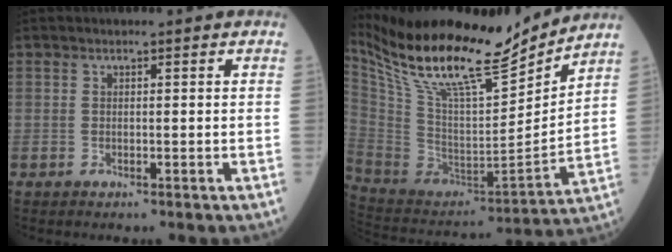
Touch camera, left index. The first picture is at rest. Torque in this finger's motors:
{"motor_torque": [1.00, -1.13, 0.34, 0.10]}